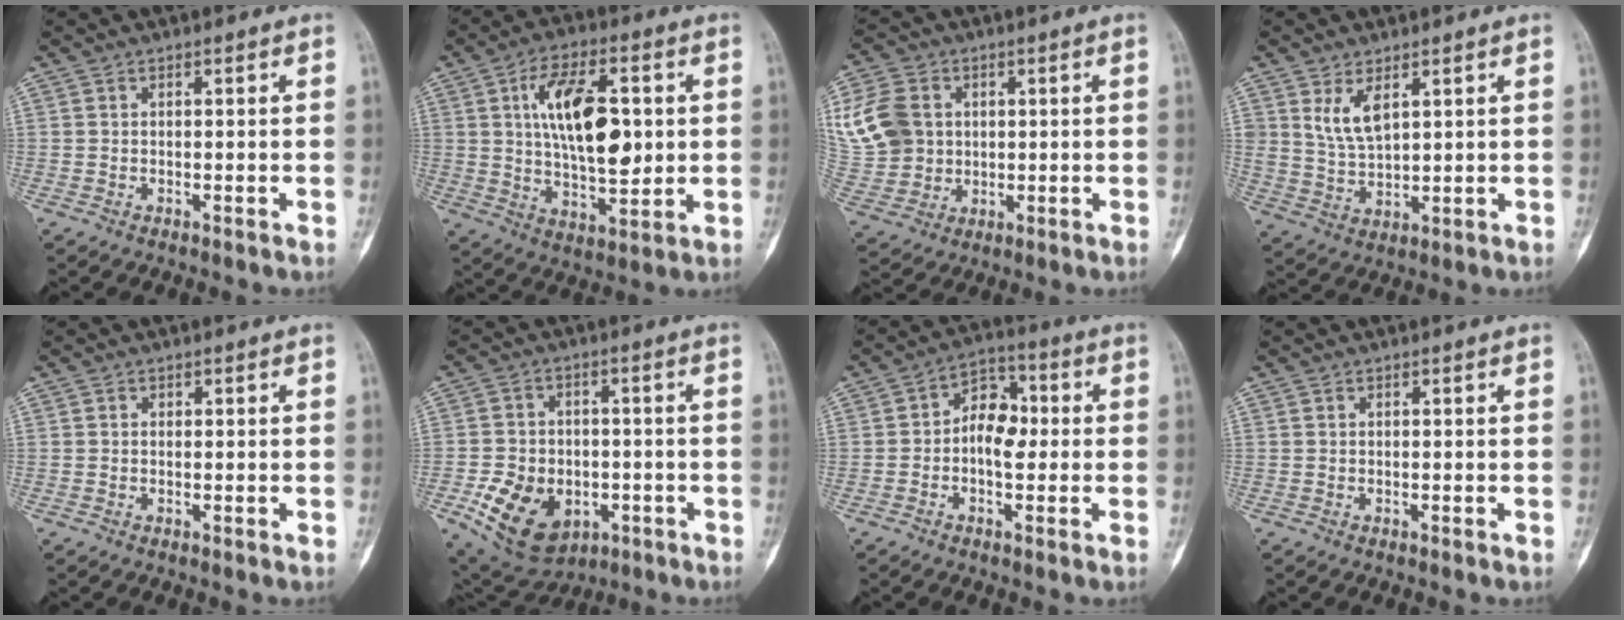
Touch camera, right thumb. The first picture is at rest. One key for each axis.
{"total": 16.3, "fx": 2.6, "fy": 8.0, "fz": 13.9, "tx": -0.211, "ty": -0.007, "tz": 0.047}
{"total": 13.3, "fx": 2.8, "fy": 10.9, "fz": 7.0, "tx": -0.137, "ty": 0.006, "tz": 0.061}
{"total": 6.1, "fx": 3.0, "fy": 3.0, "fz": 4.4, "tx": -0.075, "ty": -0.020, "tz": 0.070}
{"total": 0.0}
{"total": 14.2, "fx": -4.7, "fy": 10.1, "fz": 8.7, "tx": -0.127, "ty": 0.010, "tz": -0.062}
{"total": 8.0, "fx": -0.4, "fy": 5.2, "fz": 6.2, "tx": -0.072, "ty": 0.023, "tz": -0.017}
{"total": 0.0}